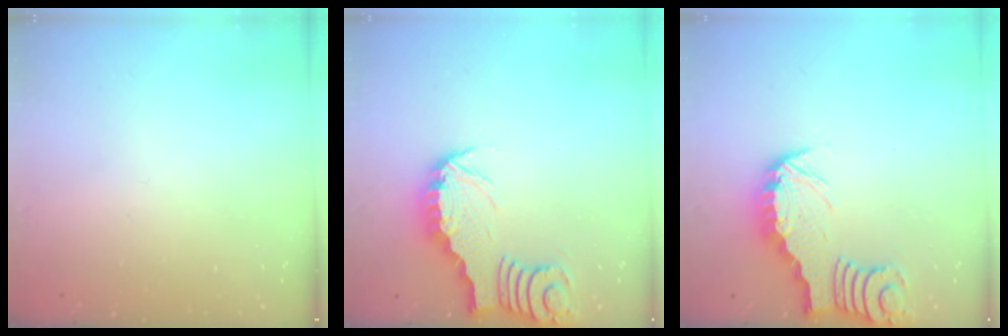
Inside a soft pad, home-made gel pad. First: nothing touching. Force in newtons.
{"total": 2.9, "press": 2.9, "slide": 0.3}
{"total": 2.6, "press": 2.6, "slide": 0.2}